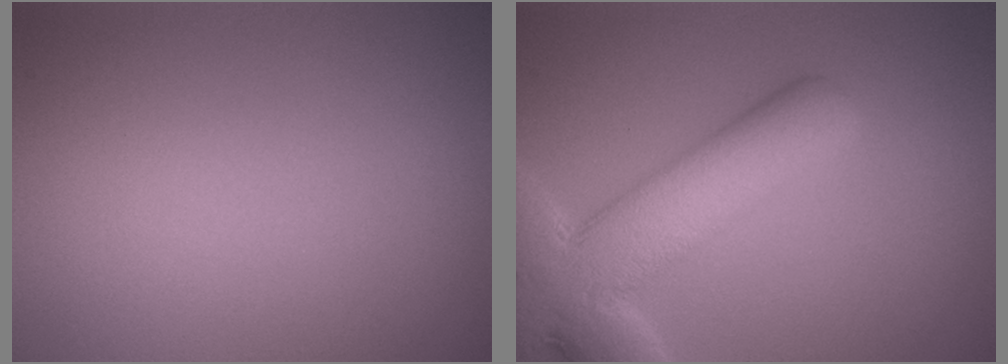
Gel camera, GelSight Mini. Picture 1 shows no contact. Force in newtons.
{"total": 9.2, "press": 9.2, "slide": 0.9}